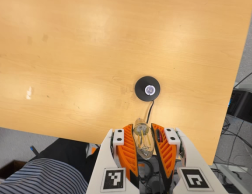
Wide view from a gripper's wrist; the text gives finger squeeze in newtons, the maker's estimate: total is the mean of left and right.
{"total": 21.7, "left": 23.6, "right": 19.8}